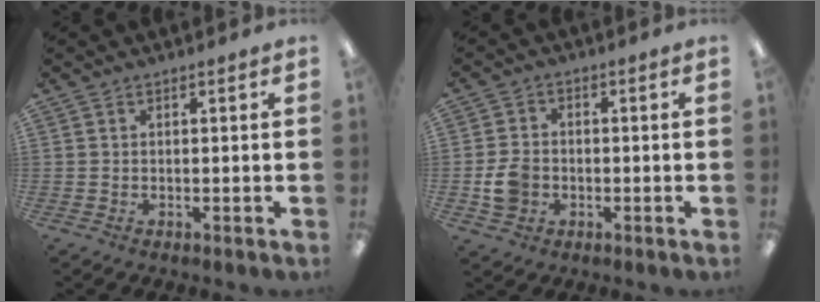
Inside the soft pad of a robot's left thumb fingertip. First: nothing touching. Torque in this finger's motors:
{"motor_torque": [-0.24, 0.44, 0.25, -0.21, 0.05]}